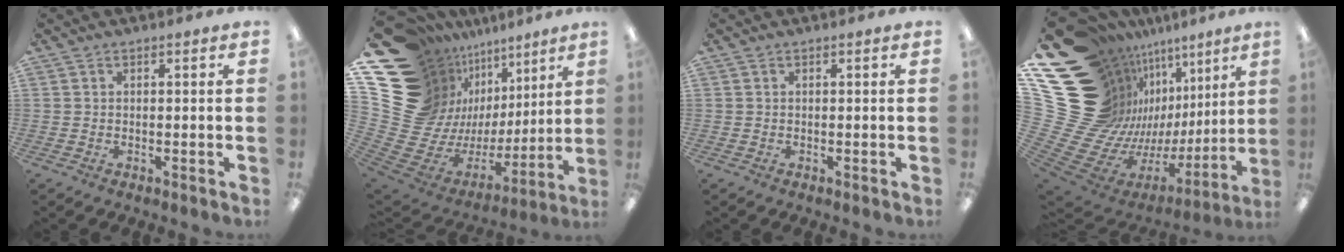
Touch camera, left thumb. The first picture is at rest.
{"total": 21.7, "force": [10.1, 16.0, 10.5], "torque": [-0.197, -0.122, 0.241]}
{"total": 0.0}
{"total": 27.9, "force": [9.6, 19.6, 17.4], "torque": [-0.290, -0.156, 0.271]}